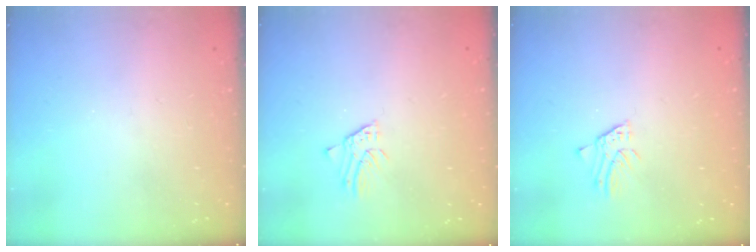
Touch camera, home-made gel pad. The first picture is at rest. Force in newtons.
{"total": 1.5, "press": 1.5, "slide": 0.1}
{"total": 1.5, "press": 1.5, "slide": 0.1}